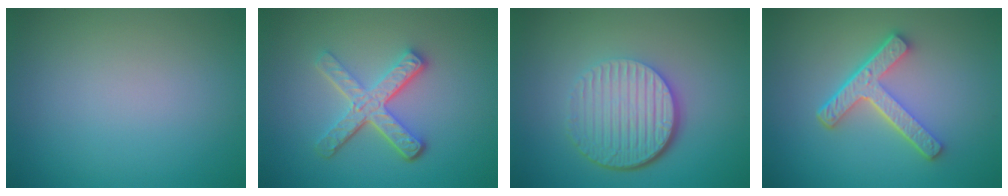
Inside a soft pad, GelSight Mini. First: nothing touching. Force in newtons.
{"total": 4.9, "press": 3.5, "slide": 3.4}
{"total": 6.5, "press": 4.4, "slide": 4.8}
{"total": 4.6, "press": 3.3, "slide": 3.1}